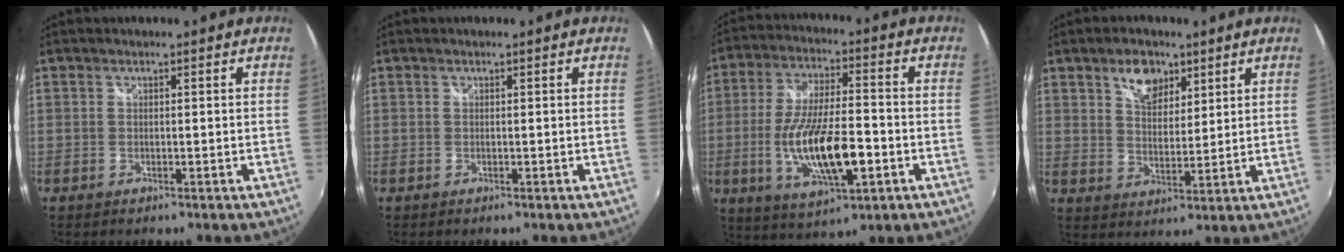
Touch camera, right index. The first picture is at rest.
{"total": 0.0}
{"total": 15.6, "force": [-4.4, 4.7, 14.2], "torque": [-0.281, -0.019, -0.071]}
{"total": 7.4, "force": [4.4, 4.4, 4.0], "torque": [-0.058, 0.009, 0.078]}